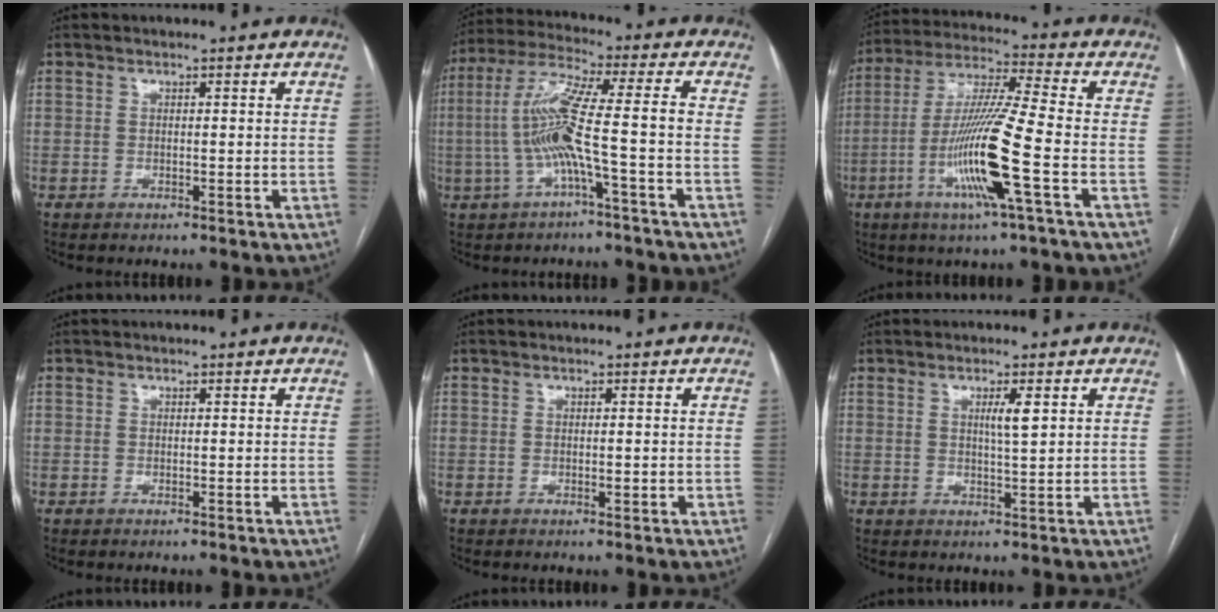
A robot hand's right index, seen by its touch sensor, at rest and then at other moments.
{"total": 10.5, "force": [-2.4, -0.4, 10.2], "torque": [-0.214, 0.021, -0.050]}
{"total": 14.6, "force": [-4.7, -0.9, 13.8], "torque": [-0.279, -0.013, -0.096]}
{"total": 0.0}
{"total": 0.9, "force": [-0.2, 0.2, 0.8], "torque": [-0.014, -0.001, -0.002]}
{"total": 2.7, "force": [0.9, 0.0, 2.5], "torque": [-0.045, -0.003, 0.016]}